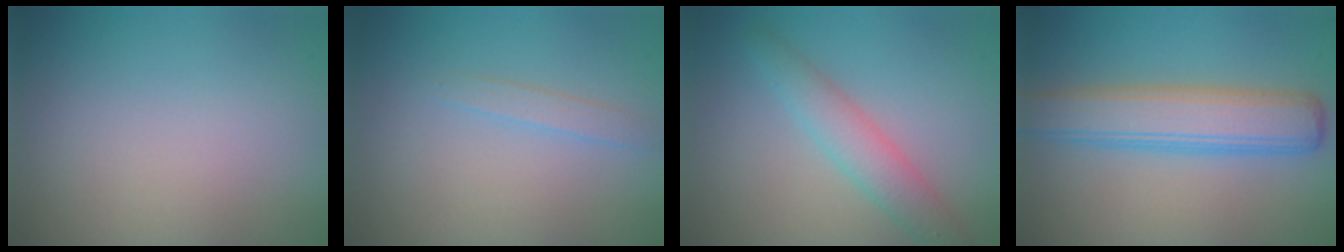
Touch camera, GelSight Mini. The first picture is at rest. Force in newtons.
{"total": 1.2, "press": 1.2, "slide": 0.1}
{"total": 3.2, "press": 3.2, "slide": 0.1}
{"total": 5.6, "press": 5.6, "slide": 0.1}